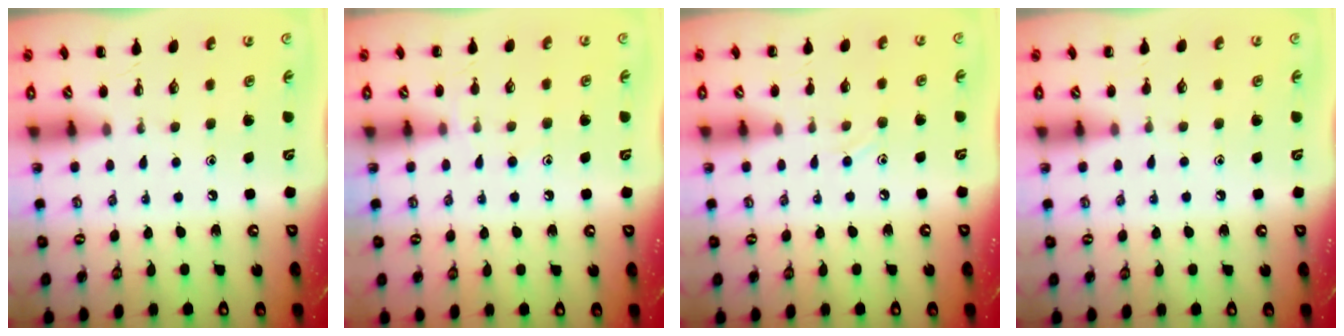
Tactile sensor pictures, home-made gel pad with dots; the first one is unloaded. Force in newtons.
{"total": 5.6, "press": 5.2, "slide": 2.1}
{"total": 5.0, "press": 4.7, "slide": 1.9}
{"total": 3.8, "press": 3.5, "slide": 1.3}